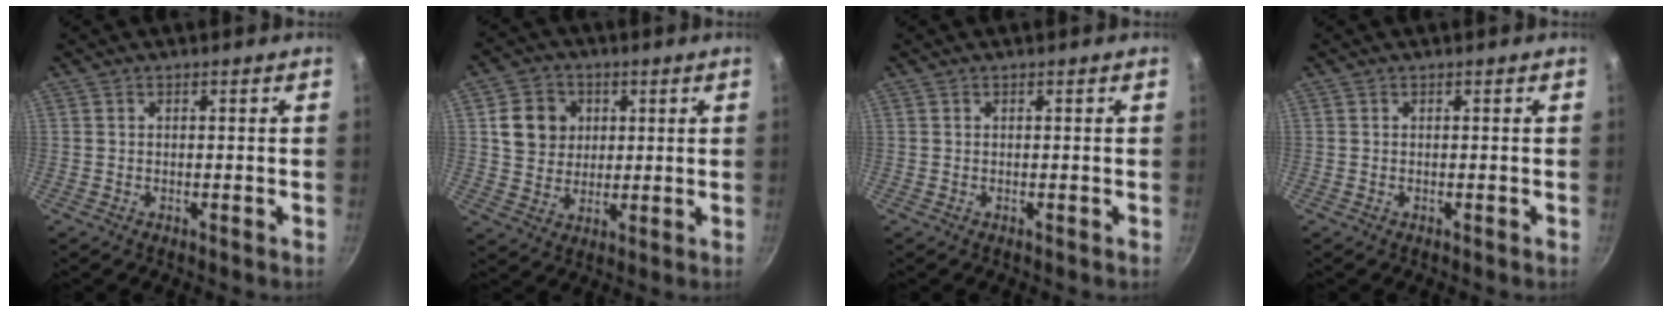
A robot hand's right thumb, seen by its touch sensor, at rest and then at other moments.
{"total": 8.8, "force": [2.2, 7.8, 3.5], "torque": [-0.030, 0.004, 0.036]}
{"total": 0.0}
{"total": 0.0}